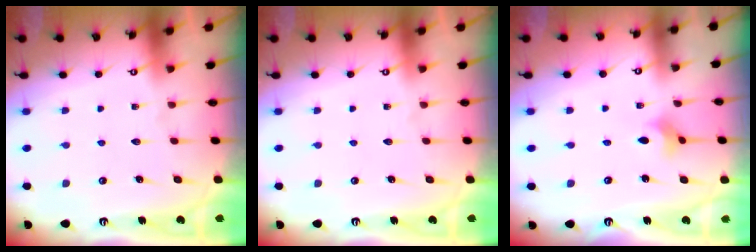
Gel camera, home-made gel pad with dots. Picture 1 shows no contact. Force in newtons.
{"total": 0.0}
{"total": 2.9, "press": 2.8, "slide": 0.6}